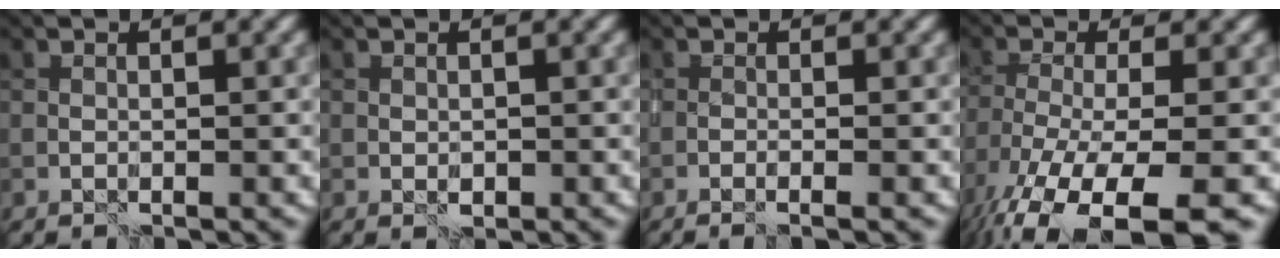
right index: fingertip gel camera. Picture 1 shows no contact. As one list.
[{"total": 0.6, "force": [-0.1, 0.5, 0.3], "torque": [-0.003, -0.001, 0.001]}, {"total": 1.7, "force": [-0.8, 0.5, 1.4], "torque": [-0.017, 0.002, -0.020]}, {"total": 13.2, "force": [-9.2, 4.6, 8.2], "torque": [-0.178, -0.057, -0.121]}]